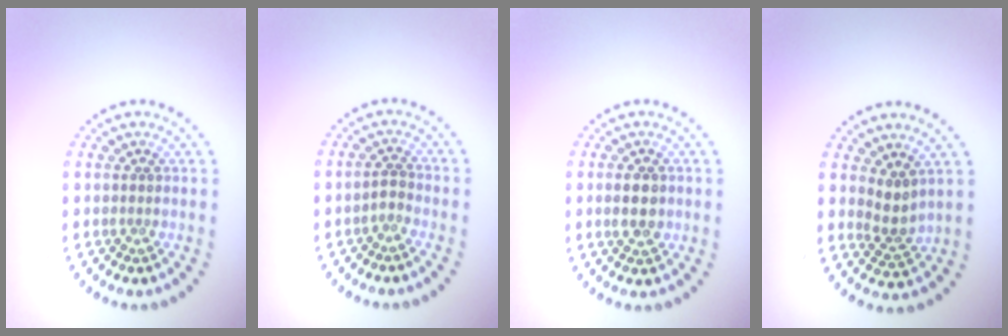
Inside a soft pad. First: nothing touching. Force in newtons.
{"total": 0.9, "press": 0.8, "slide": 0.6}
{"total": 2.4, "press": 2.4, "slide": 0.1}
{"total": 2.1, "press": 1.6, "slide": 1.4}